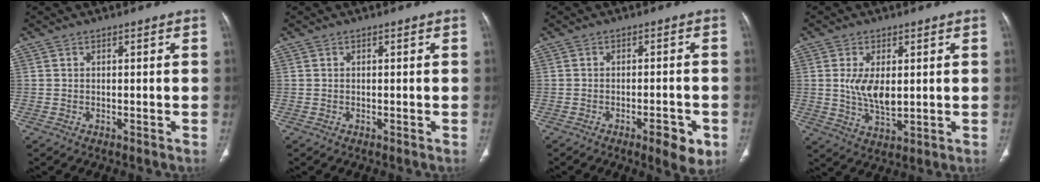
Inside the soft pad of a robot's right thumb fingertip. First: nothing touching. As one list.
[{"total": 0.0}, {"total": 6.2, "force": [-3.0, 2.0, 5.1], "torque": [-0.060, 0.004, -0.036]}, {"total": 7.3, "force": [1.0, 3.6, 6.2], "torque": [-0.116, -0.016, 0.024]}]